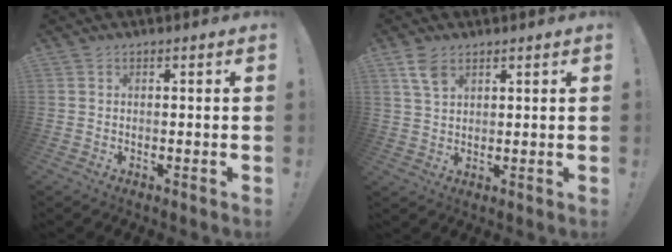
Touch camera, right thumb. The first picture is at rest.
{"total": 5.4, "force": [3.2, 2.8, 3.2], "torque": [-0.056, -0.012, 0.061]}